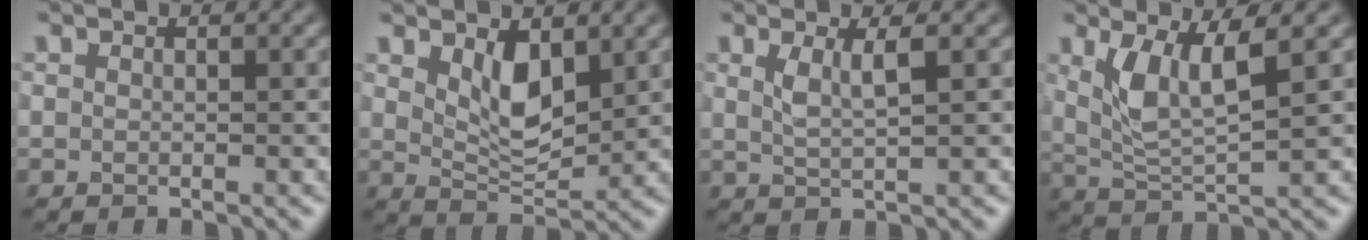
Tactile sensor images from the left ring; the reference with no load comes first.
{"total": 4.2, "force": [1.7, 2.0, 3.2], "torque": [-0.064, -0.011, 0.035]}
{"total": 2.5, "force": [0.9, 0.6, 2.2], "torque": [-0.038, -0.004, 0.016]}
{"total": 4.8, "force": [1.7, 1.4, 4.3], "torque": [-0.095, -0.006, 0.040]}